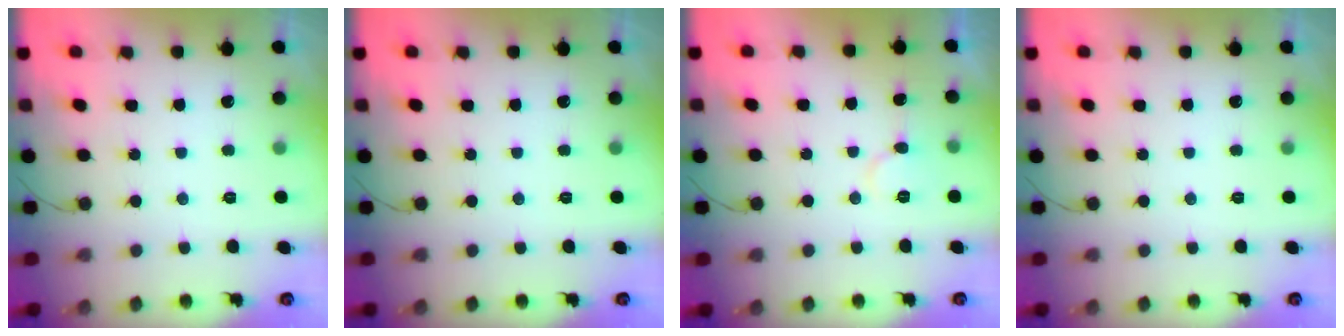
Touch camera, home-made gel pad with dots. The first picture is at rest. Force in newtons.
{"total": 0.0}
{"total": 6.0, "press": 6.0, "slide": 0.3}
{"total": 0.0}